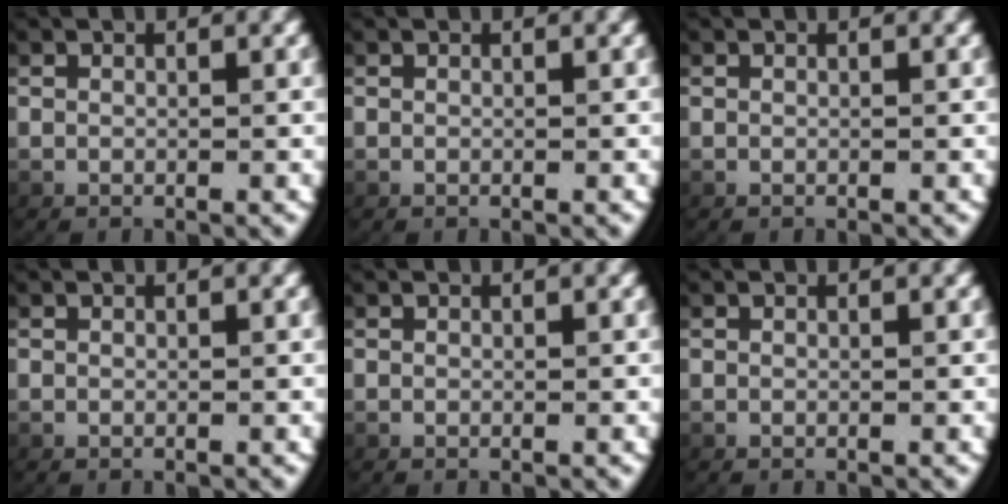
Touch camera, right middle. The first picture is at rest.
{"total": 0.0}
{"total": 0.0}
{"total": 0.0}
{"total": 0.0}
{"total": 0.0}